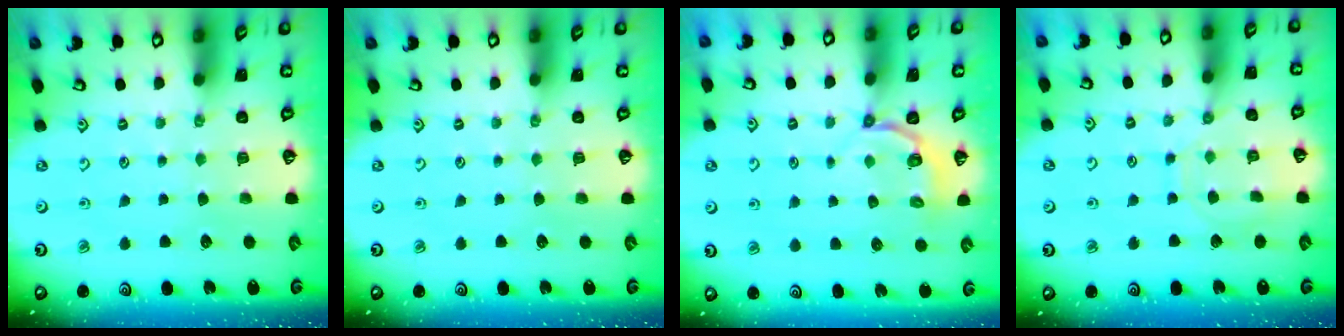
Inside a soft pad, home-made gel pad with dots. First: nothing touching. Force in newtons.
{"total": 0.0}
{"total": 3.6, "press": 2.6, "slide": 2.5}
{"total": 9.3, "press": 9.2, "slide": 0.8}